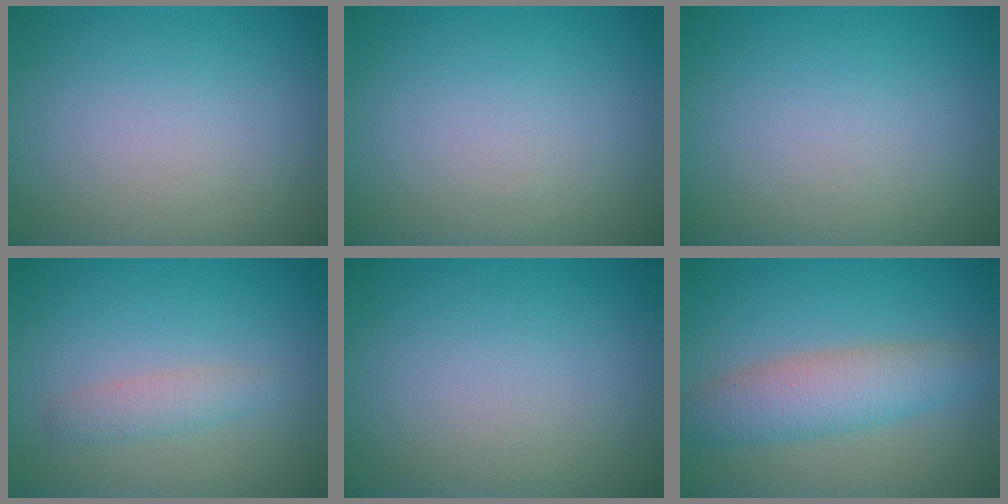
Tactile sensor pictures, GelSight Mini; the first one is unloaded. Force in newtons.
{"total": 0.0}
{"total": 0.0}
{"total": 1.8, "press": 1.8, "slide": 0.0}
{"total": 0.0}
{"total": 4.8, "press": 4.8, "slide": 0.1}